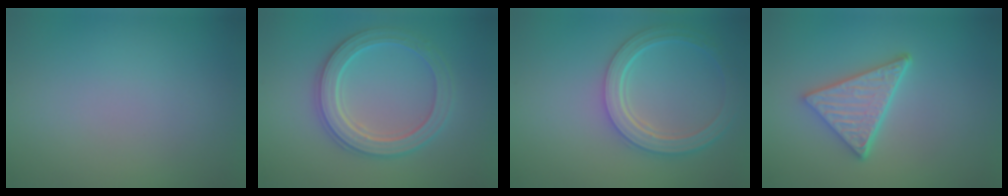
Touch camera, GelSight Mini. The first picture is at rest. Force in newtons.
{"total": 3.9, "press": 3.8, "slide": 0.9}
{"total": 5.1, "press": 4.0, "slide": 3.1}
{"total": 4.9, "press": 3.7, "slide": 3.3}